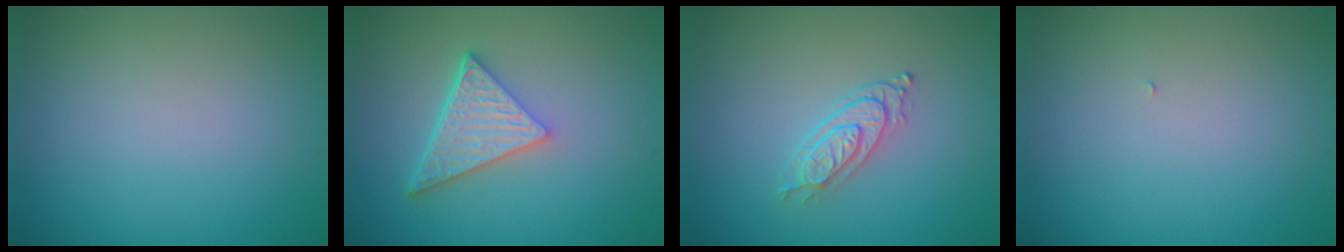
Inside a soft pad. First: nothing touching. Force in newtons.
{"total": 5.1, "press": 3.7, "slide": 3.5}
{"total": 2.7, "press": 2.1, "slide": 1.7}
{"total": 0.0}